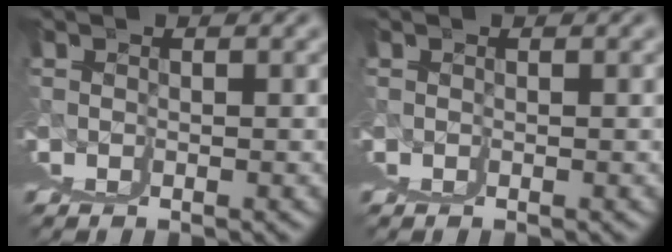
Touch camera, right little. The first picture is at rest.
{"total": 0.0}